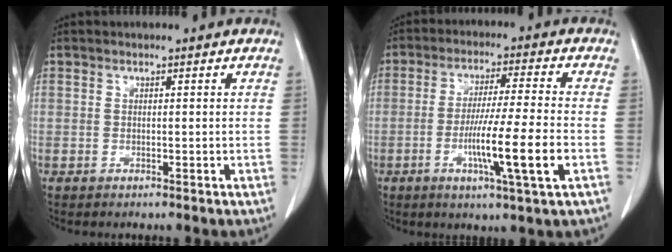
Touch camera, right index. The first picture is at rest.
{"total": 11.0, "force": [-3.2, -0.8, 10.5], "torque": [-0.187, -0.014, -0.057]}